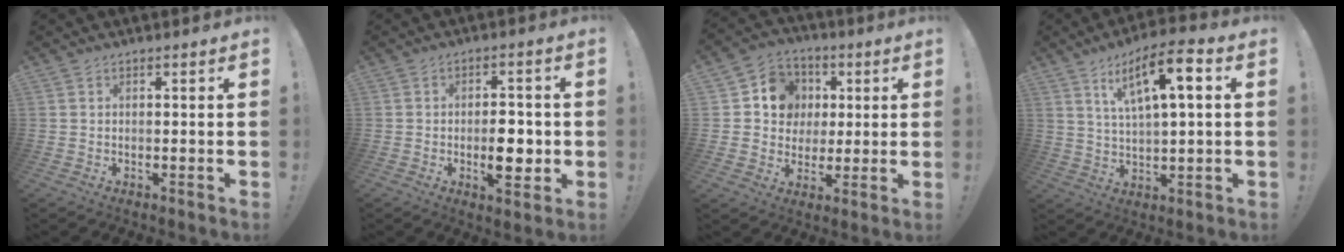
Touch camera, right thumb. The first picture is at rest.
{"total": 7.9, "force": [-1.8, 3.7, 6.8], "torque": [-0.094, 0.004, -0.027]}
{"total": 11.1, "force": [2.0, 10.2, 3.9], "torque": [-0.048, 0.000, 0.046]}
{"total": 12.4, "force": [4.9, 3.1, 11.0], "torque": [-0.182, -0.009, 0.075]}